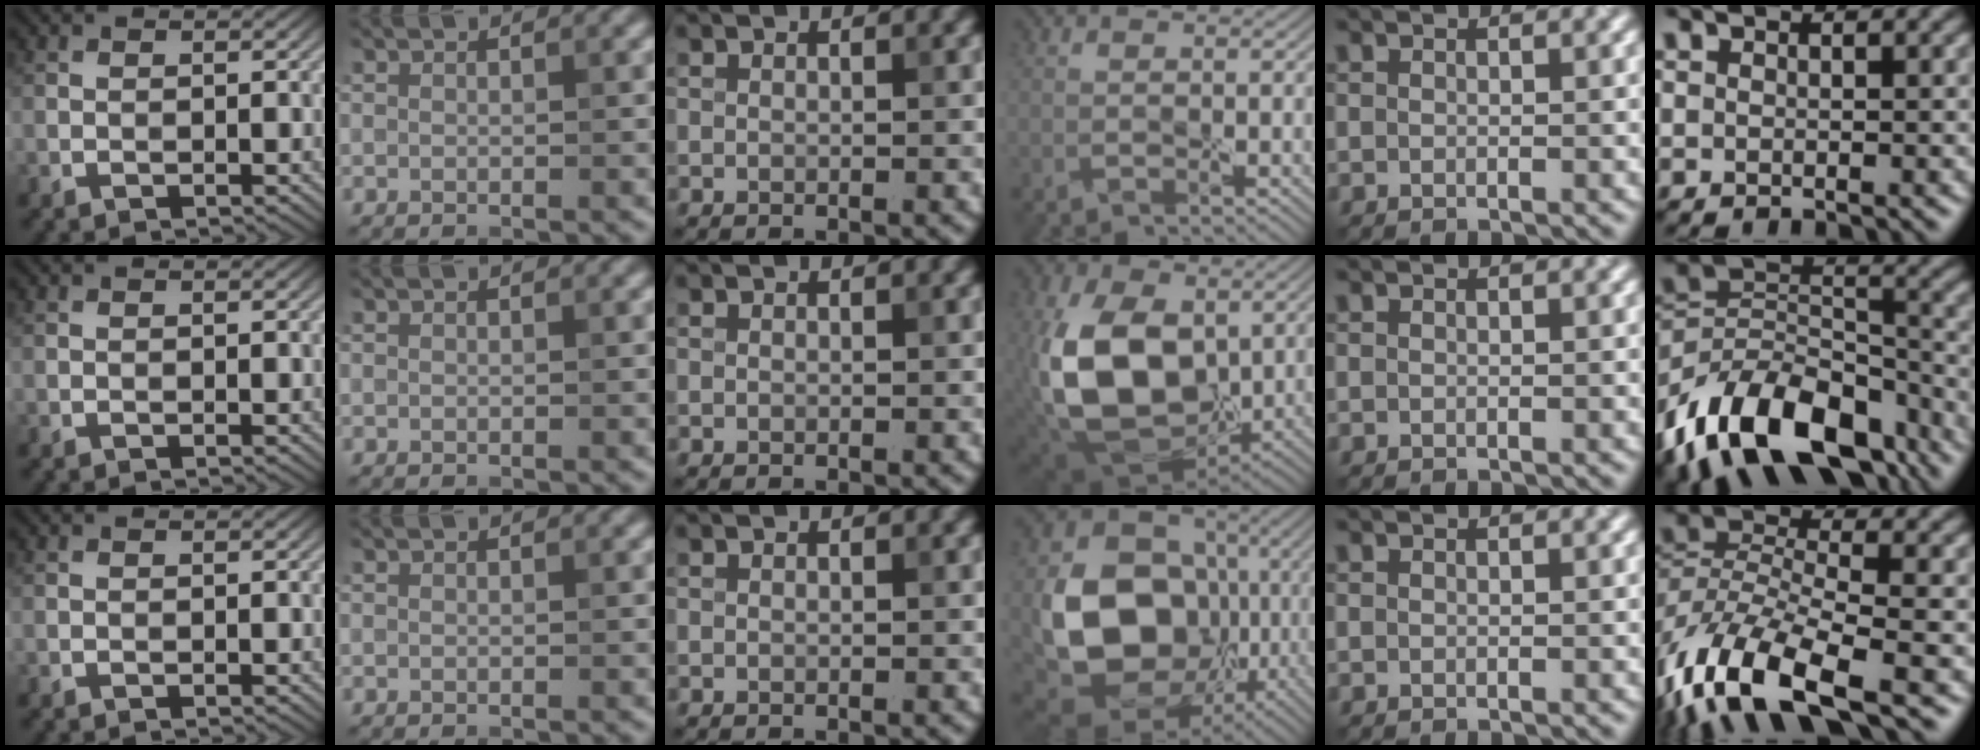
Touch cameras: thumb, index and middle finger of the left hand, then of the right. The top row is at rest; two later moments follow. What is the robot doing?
{"motion": "peel", "object": "plastic screen protector"}